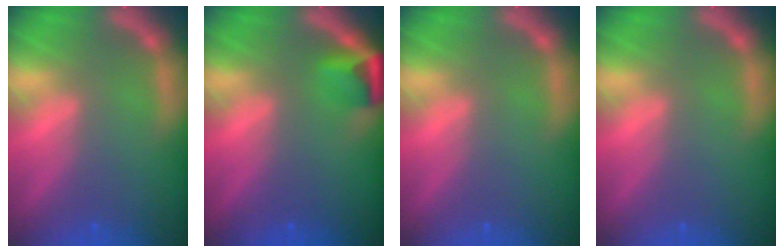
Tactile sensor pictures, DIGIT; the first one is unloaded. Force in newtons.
{"total": 2.9}
{"total": 0.0}
{"total": 0.0}